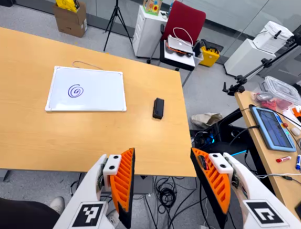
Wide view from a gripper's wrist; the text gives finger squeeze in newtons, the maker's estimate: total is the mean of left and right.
{"total": 0.0}